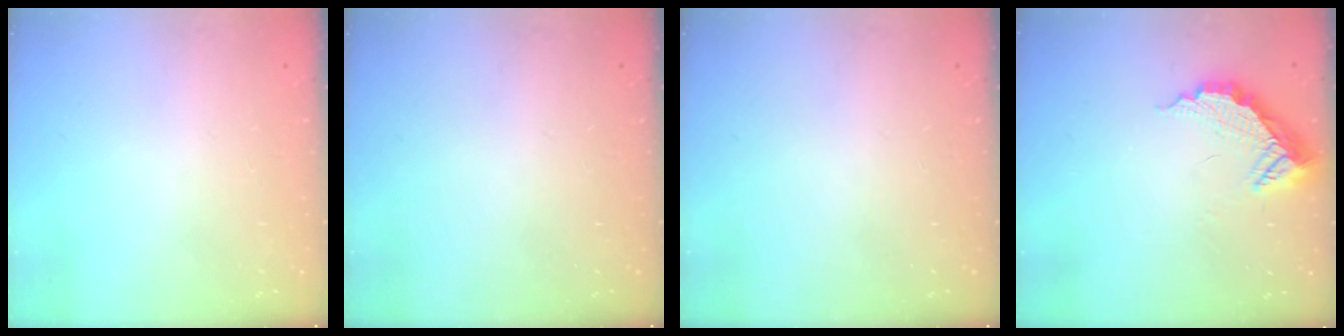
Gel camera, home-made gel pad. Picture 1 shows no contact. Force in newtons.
{"total": 0.0}
{"total": 0.0}
{"total": 10.5, "press": 10.5, "slide": 0.3}